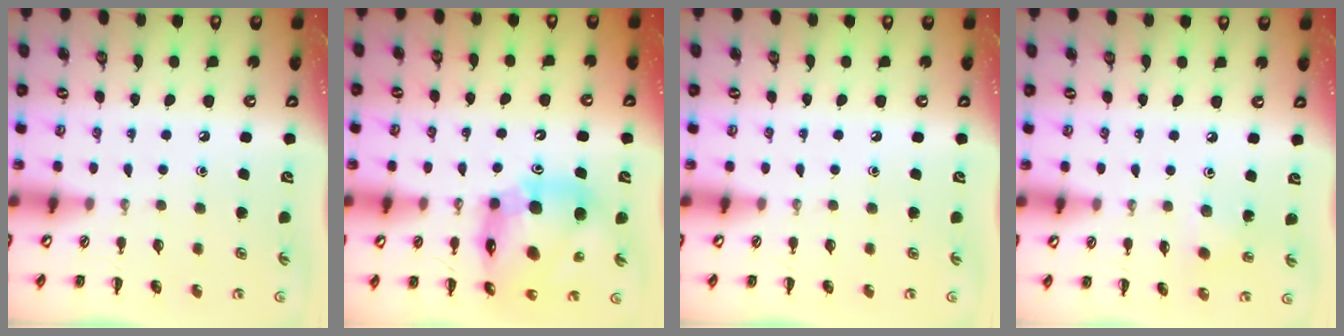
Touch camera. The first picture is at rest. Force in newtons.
{"total": 16.2, "press": 15.4, "slide": 4.8}
{"total": 0.0}
{"total": 2.5, "press": 2.4, "slide": 0.8}